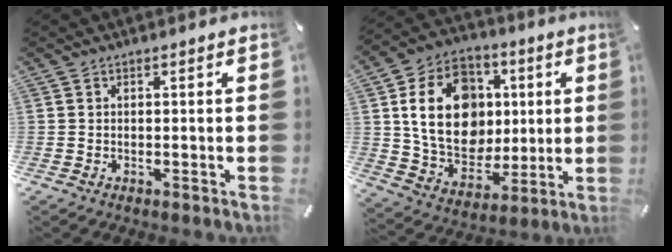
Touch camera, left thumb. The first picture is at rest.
{"total": 20.1, "force": [3.2, 16.0, 11.8], "torque": [-0.215, 0.002, 0.067]}